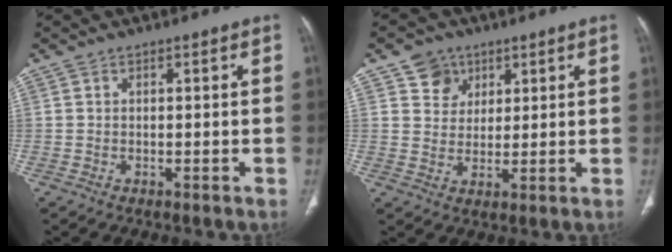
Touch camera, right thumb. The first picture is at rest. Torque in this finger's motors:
{"motor_torque": [-0.05, 1.99, -0.21, 0.08, 0.08]}